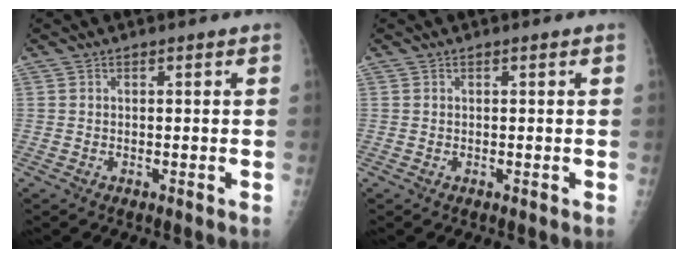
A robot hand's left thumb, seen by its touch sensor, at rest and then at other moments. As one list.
[{"total": 0.0}]